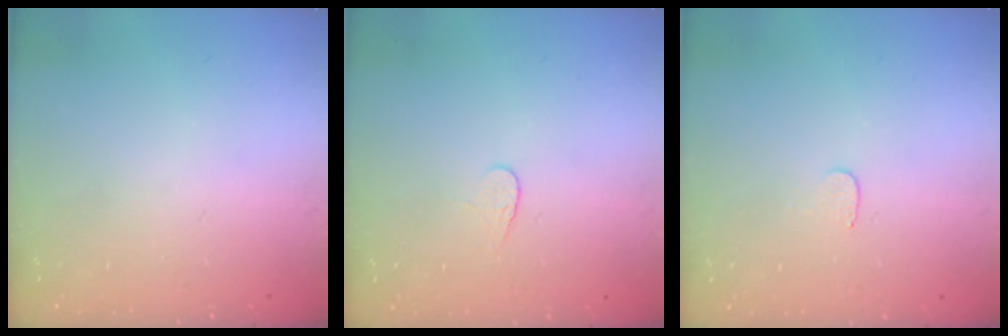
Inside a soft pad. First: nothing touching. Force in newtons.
{"total": 4.3, "press": 4.3, "slide": 0.3}
{"total": 3.4, "press": 3.4, "slide": 0.2}